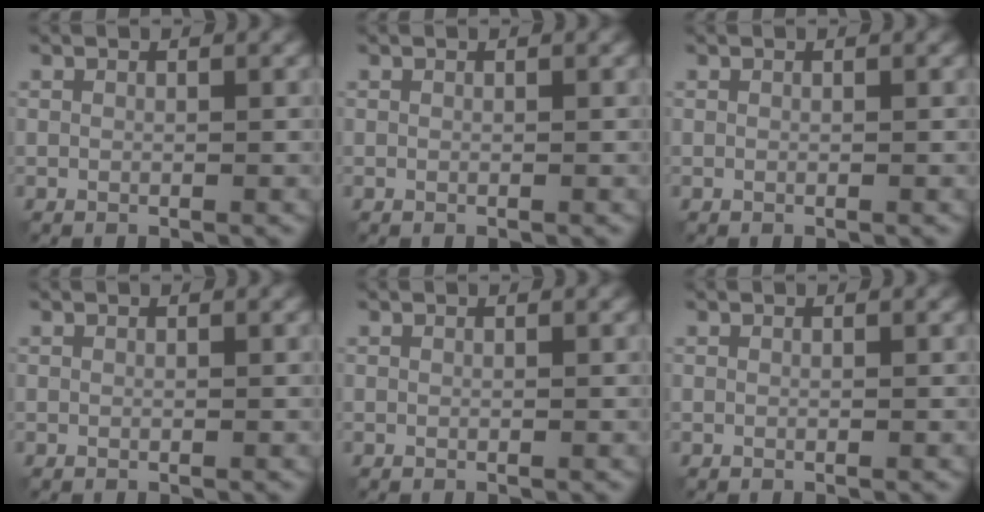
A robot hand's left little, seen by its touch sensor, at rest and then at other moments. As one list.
[{"total": 0.0}, {"total": 0.0}, {"total": 0.0}, {"total": 0.0}, {"total": 0.0}]